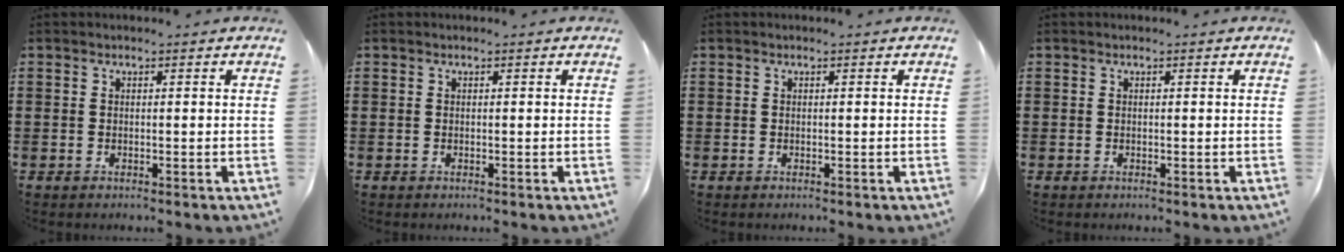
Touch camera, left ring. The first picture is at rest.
{"total": 0.0}
{"total": 0.0}
{"total": 0.0}